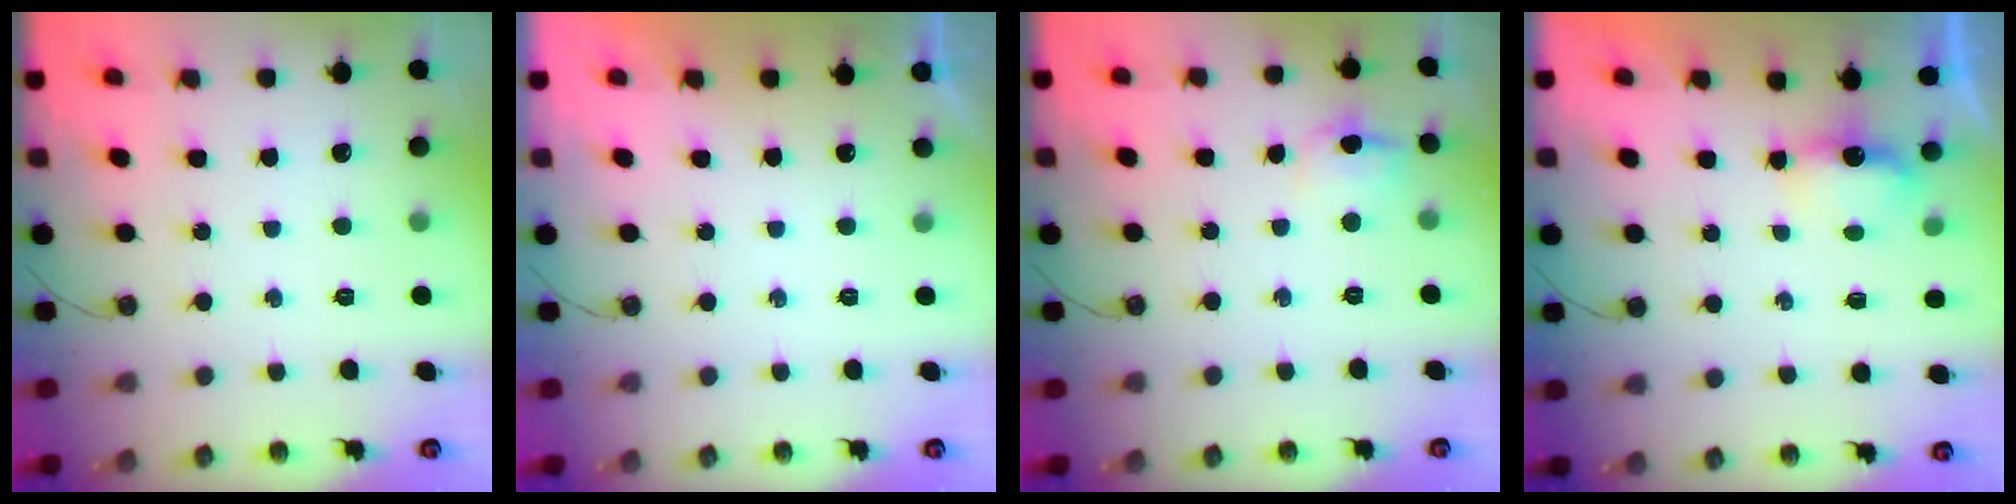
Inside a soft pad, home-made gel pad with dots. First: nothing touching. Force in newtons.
{"total": 0.0}
{"total": 6.4, "press": 6.2, "slide": 1.5}
{"total": 3.5, "press": 3.3, "slide": 1.0}